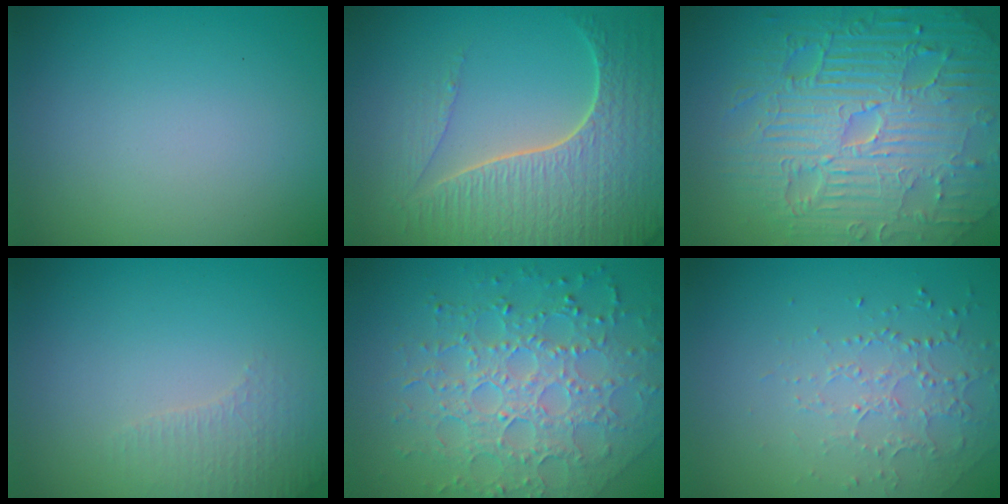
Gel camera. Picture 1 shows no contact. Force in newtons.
{"total": 7.4, "press": 5.5, "slide": 5.0}
{"total": 11.6, "press": 7.5, "slide": 8.9}
{"total": 2.0, "press": 1.9, "slide": 0.5}
{"total": 7.2, "press": 5.1, "slide": 5.1}
{"total": 1.5, "press": 1.2, "slide": 0.9}